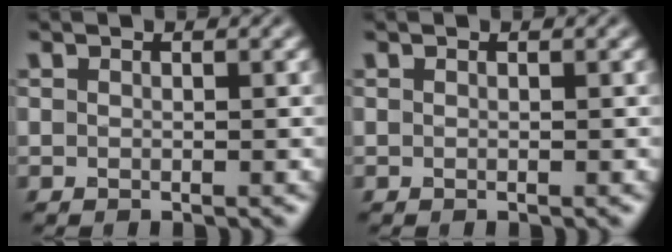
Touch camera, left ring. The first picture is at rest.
{"total": 0.0}